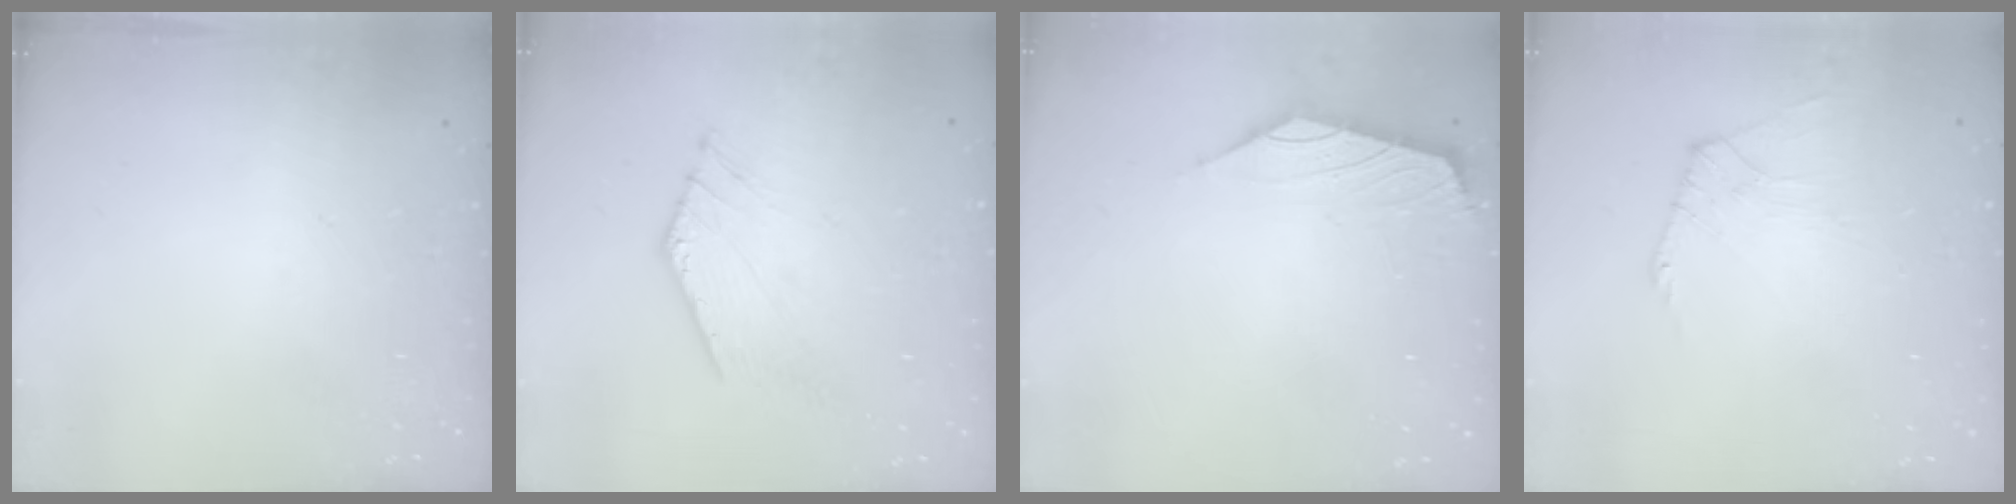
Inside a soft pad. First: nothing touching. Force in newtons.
{"total": 5.4, "press": 5.4, "slide": 0.9}
{"total": 1.7, "press": 1.6, "slide": 0.7}
{"total": 2.0, "press": 2.0, "slide": 0.4}